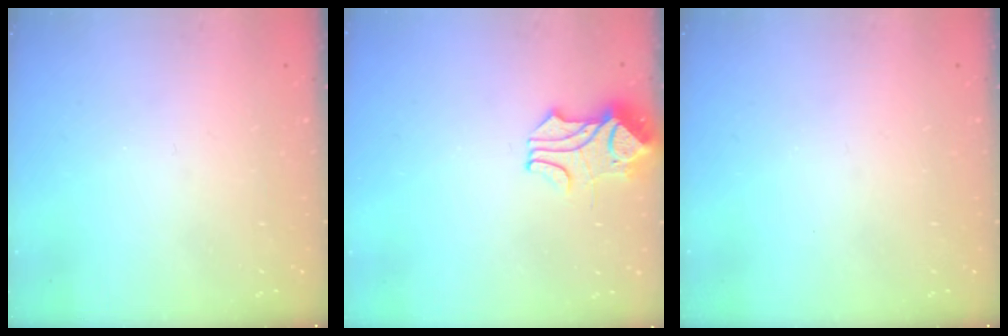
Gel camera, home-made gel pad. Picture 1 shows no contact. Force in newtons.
{"total": 1.7, "press": 1.3, "slide": 1.1}
{"total": 0.0}